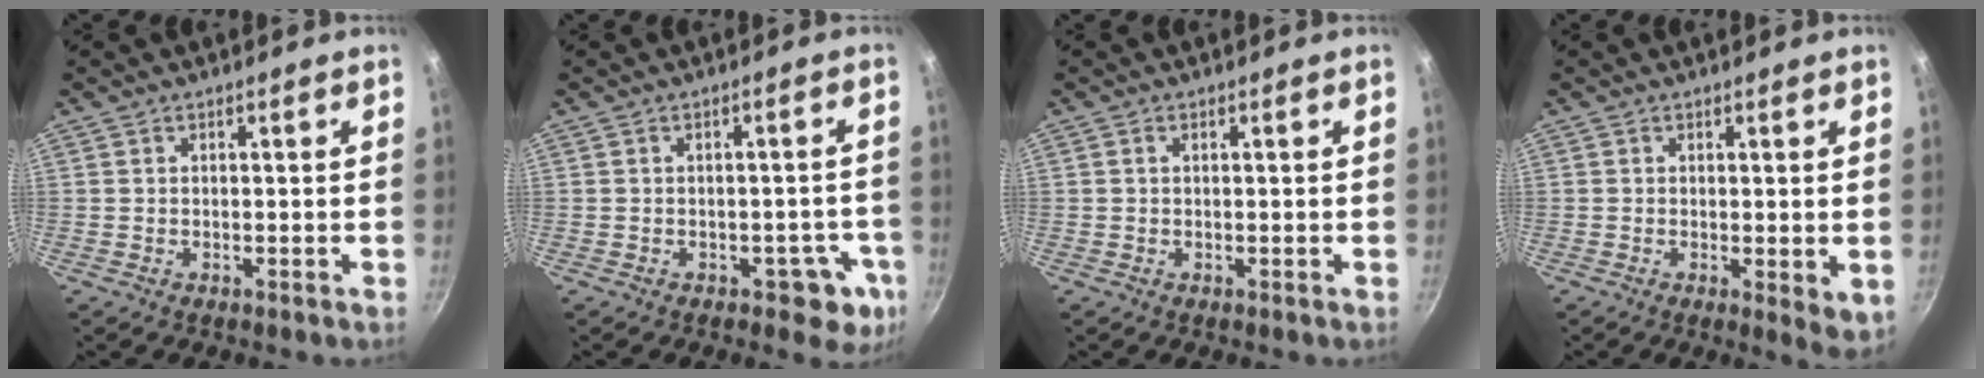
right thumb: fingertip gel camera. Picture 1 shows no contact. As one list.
[{"total": 6.4, "force": [-2.7, 4.0, 4.2], "torque": [-0.003, 0.028, -0.021]}, {"total": 0.7, "force": [0.2, 0.4, 0.5], "torque": [-0.009, 0.003, 0.003]}, {"total": 4.3, "force": [-0.1, 1.4, 4.1], "torque": [-0.053, -0.017, -0.001]}]